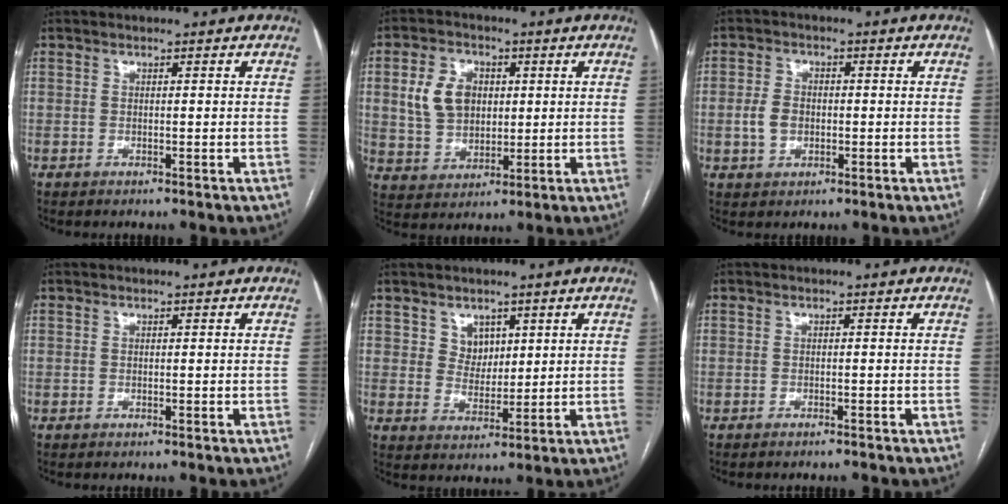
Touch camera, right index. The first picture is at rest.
{"total": 8.9, "force": [1.9, 6.6, 5.6], "torque": [-0.122, 0.021, 0.047]}
{"total": 4.1, "force": [-0.5, 3.0, 2.6], "torque": [-0.057, 0.011, -0.005]}
{"total": 0.0}
{"total": 4.0, "force": [2.0, 3.1, 1.3], "torque": [-0.019, 0.001, 0.041]}
{"total": 1.1, "force": [-1.1, 0.0, 0.2], "torque": [-0.005, -0.003, -0.014]}